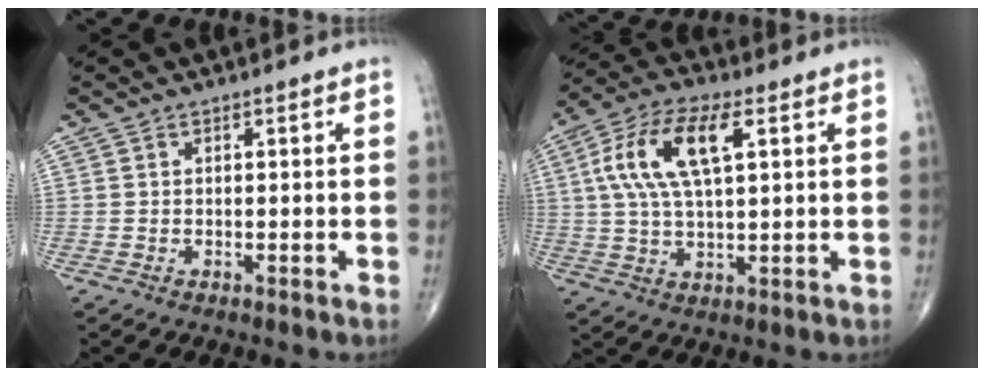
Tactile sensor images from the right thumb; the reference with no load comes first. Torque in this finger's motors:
{"motor_torque": [0.11, 0.37, 0.47, -0.43, 0.32]}